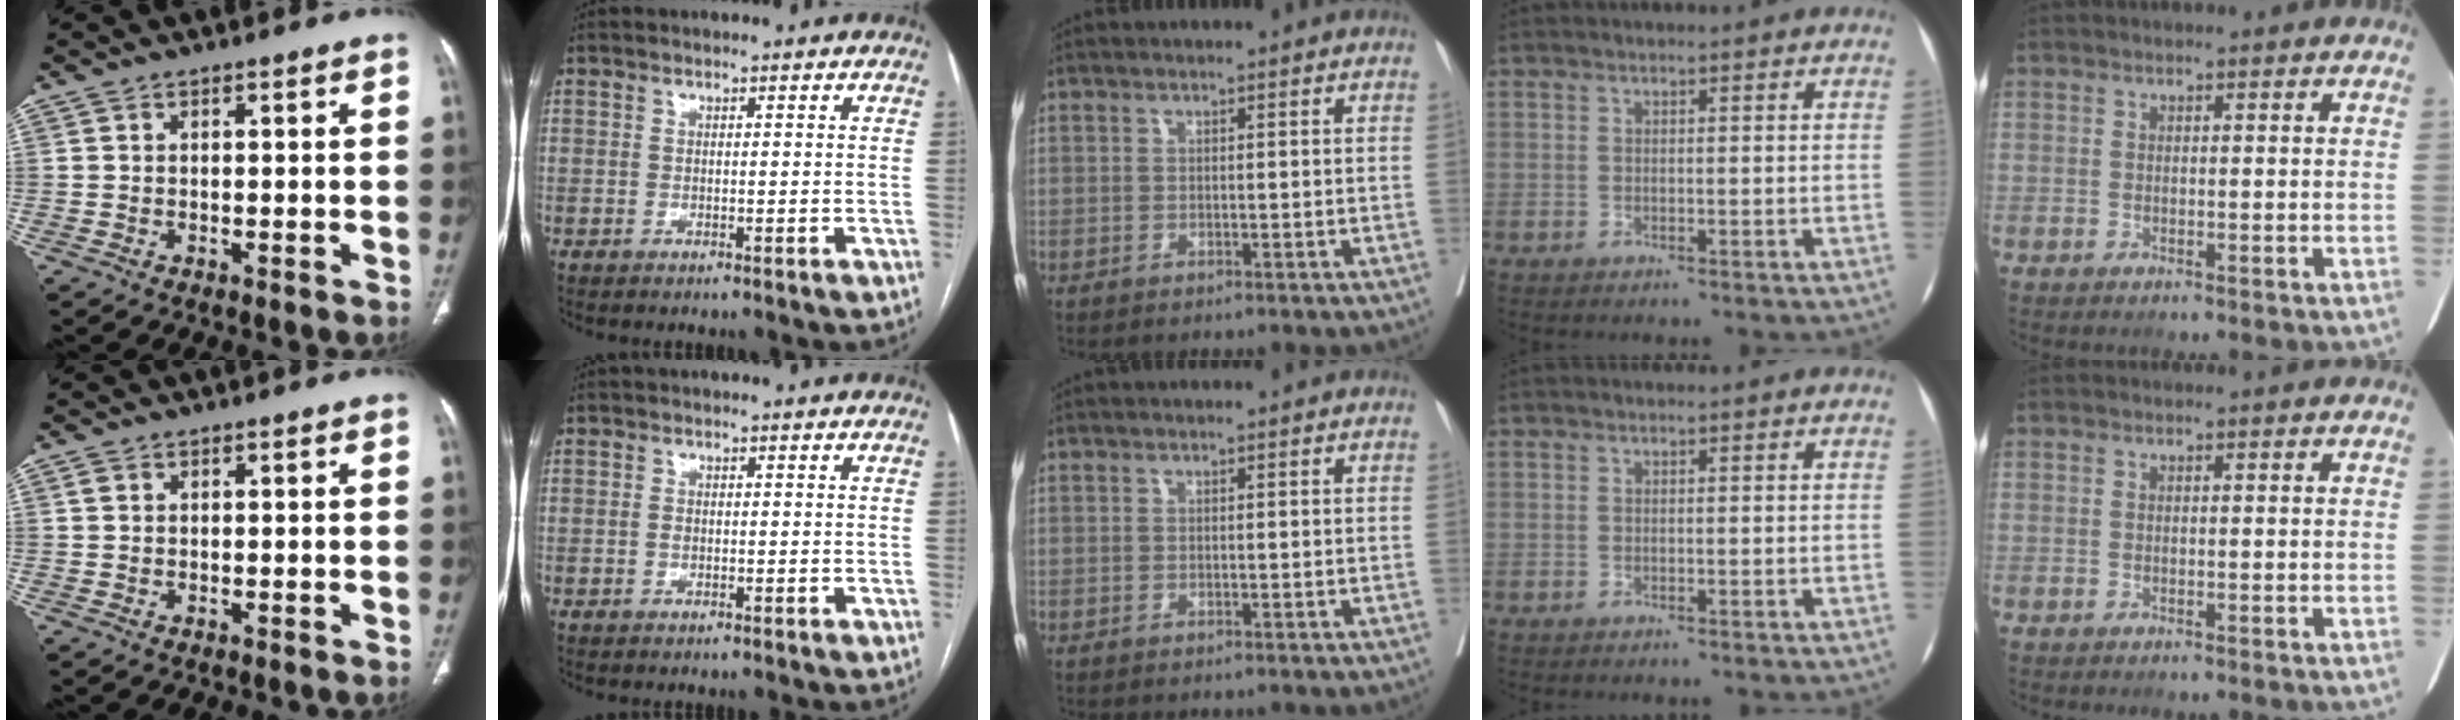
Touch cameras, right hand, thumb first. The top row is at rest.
{"thumb": {"total": 0.7, "force": [0.3, 0.5, 0.4], "torque": [-0.008, 0.005, 0.005]}, "index": {"total": 0.9, "force": [-0.2, 0.5, 0.7], "torque": [-0.014, 0.002, -0.004]}}